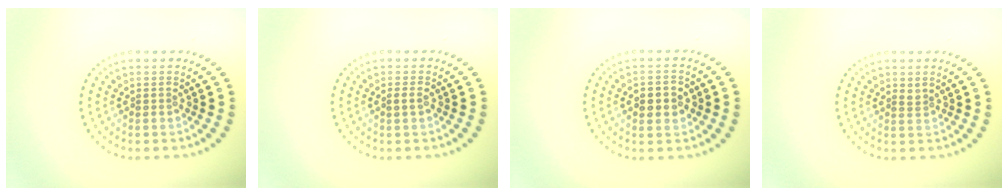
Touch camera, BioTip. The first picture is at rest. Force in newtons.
{"total": 1.0, "press": 1.0, "slide": 0.0}
{"total": 2.7, "press": 2.7, "slide": 0.1}
{"total": 0.9, "press": 0.5, "slide": 0.8}